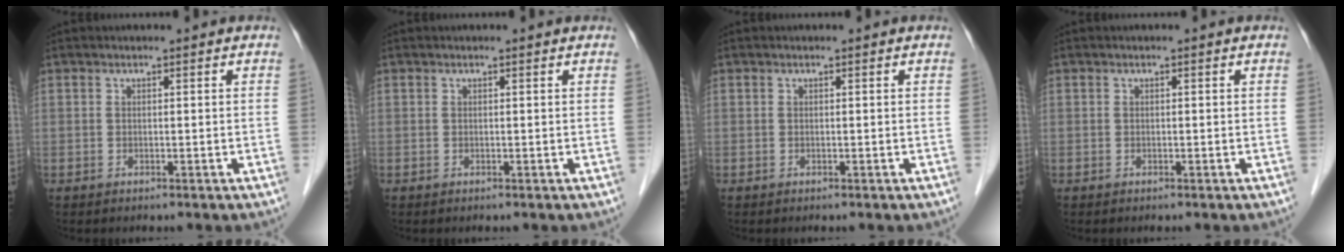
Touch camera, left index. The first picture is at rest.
{"total": 0.6, "force": [0.6, 0.0, 0.1], "torque": [-0.004, 0.000, 0.004]}
{"total": 0.0}
{"total": 0.0}